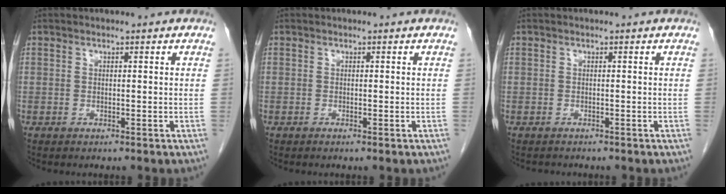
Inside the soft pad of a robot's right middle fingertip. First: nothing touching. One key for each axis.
{"total": 0.5, "fx": -0.4, "fy": 0.0, "fz": 0.4, "tx": -0.008, "ty": -0.001, "tz": -0.004}
{"total": 1.2, "fx": -1.0, "fy": 0.5, "fz": -0.1, "tx": -0.008, "ty": 0.000, "tz": -0.018}